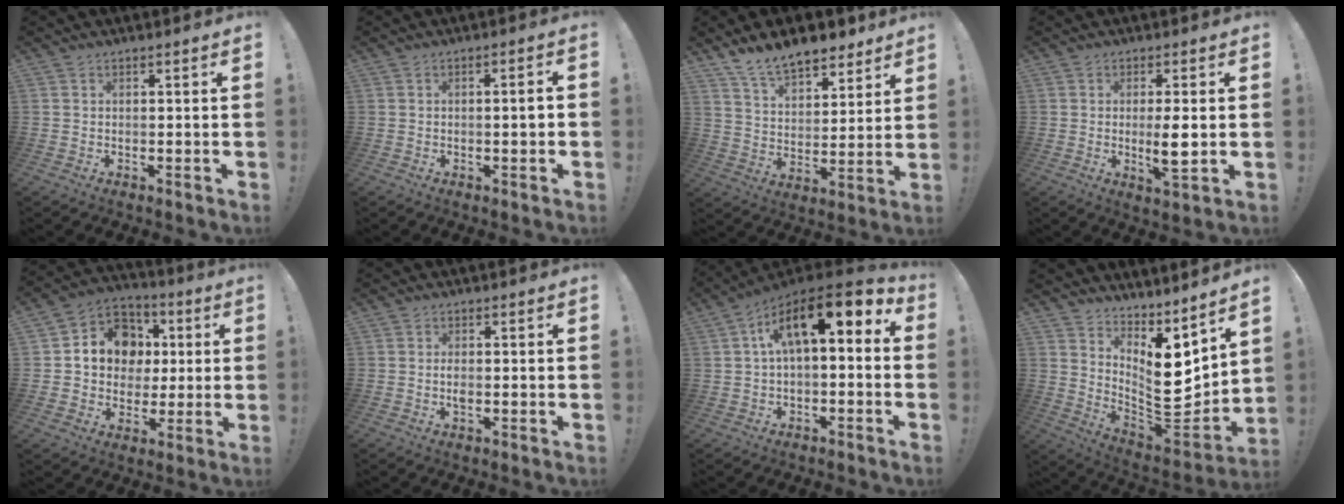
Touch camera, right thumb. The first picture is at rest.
{"total": 2.6, "force": [-0.2, 0.0, 2.6], "torque": [-0.036, -0.002, -0.006]}
{"total": 12.6, "force": [9.8, 5.5, 5.5], "torque": [-0.096, -0.068, 0.180]}
{"total": 5.9, "force": [0.1, 0.9, 5.8], "torque": [-0.089, -0.013, -0.001]}
{"total": 13.6, "force": [2.4, 12.1, 5.9], "torque": [-0.075, 0.001, 0.060]}
{"total": 1.6, "force": [-0.4, 0.6, 1.4], "torque": [-0.020, -0.001, -0.010]}
{"total": 12.9, "force": [4.4, 5.0, 11.1], "torque": [-0.189, -0.026, 0.071]}
{"total": 13.5, "force": [3.8, 7.1, 10.9], "torque": [-0.131, -0.046, 0.075]}